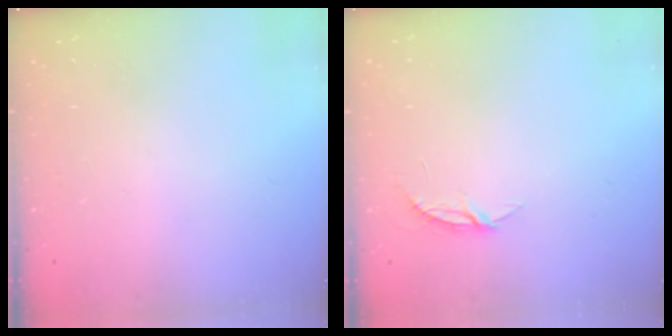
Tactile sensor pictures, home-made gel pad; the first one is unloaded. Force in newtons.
{"total": 3.8, "press": 3.8, "slide": 0.2}